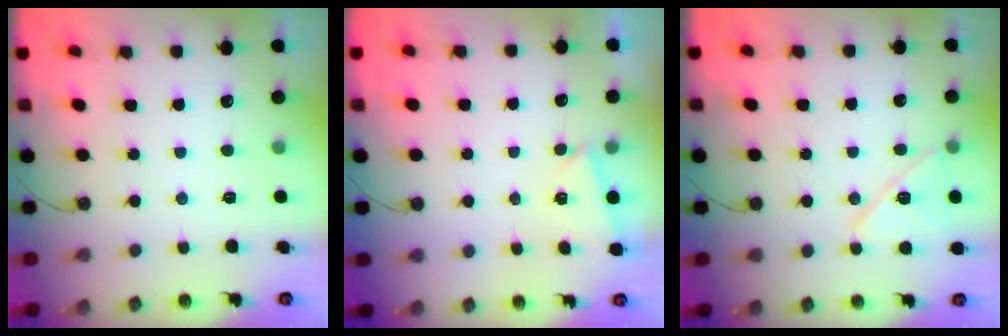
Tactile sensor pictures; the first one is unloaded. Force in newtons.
{"total": 2.8, "press": 1.5, "slide": 2.3}
{"total": 11.7, "press": 11.7, "slide": 1.1}